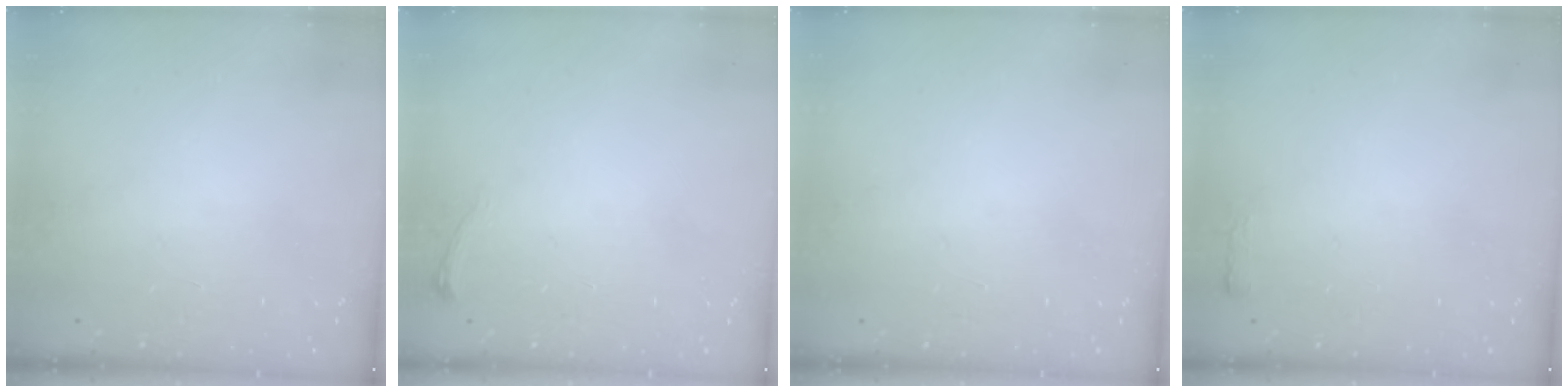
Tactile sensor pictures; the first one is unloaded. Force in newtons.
{"total": 4.5, "press": 4.3, "slide": 1.1}
{"total": 1.0, "press": 0.0, "slide": 1.0}
{"total": 2.4, "press": 2.4, "slide": 0.4}